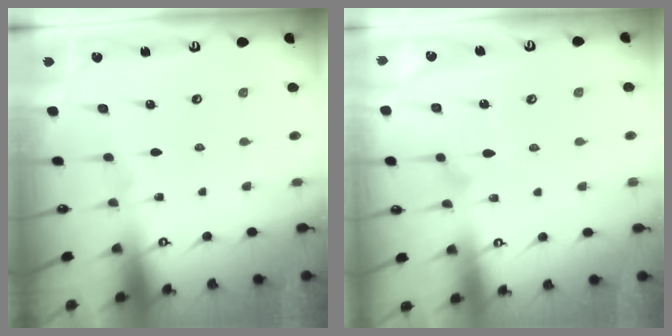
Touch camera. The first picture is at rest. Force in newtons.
{"total": 7.7, "press": 7.6, "slide": 0.4}